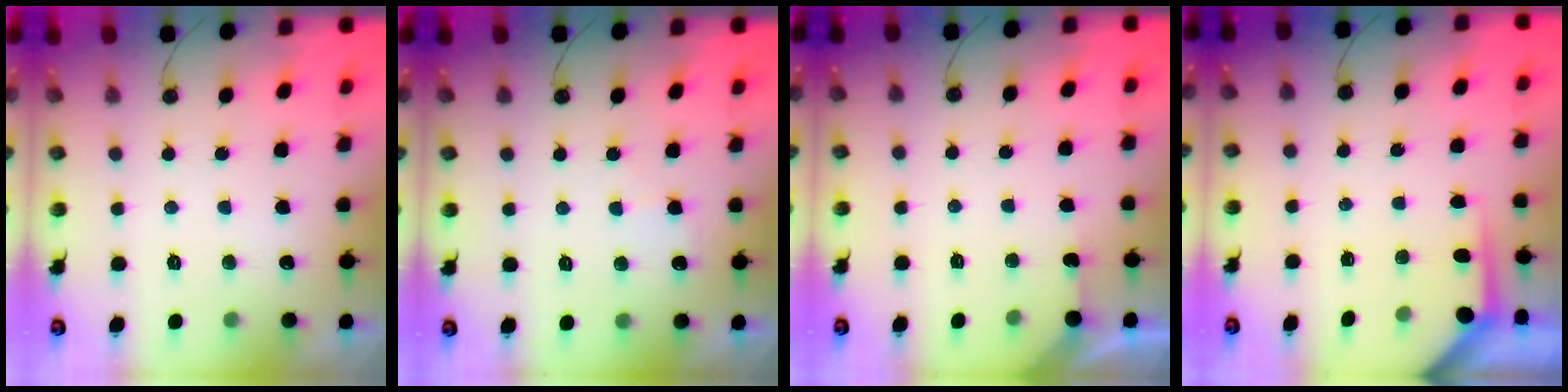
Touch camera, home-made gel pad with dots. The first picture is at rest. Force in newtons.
{"total": 3.3, "press": 3.2, "slide": 0.4}
{"total": 3.0, "press": 3.0, "slide": 0.3}
{"total": 3.7, "press": 3.6, "slide": 0.3}